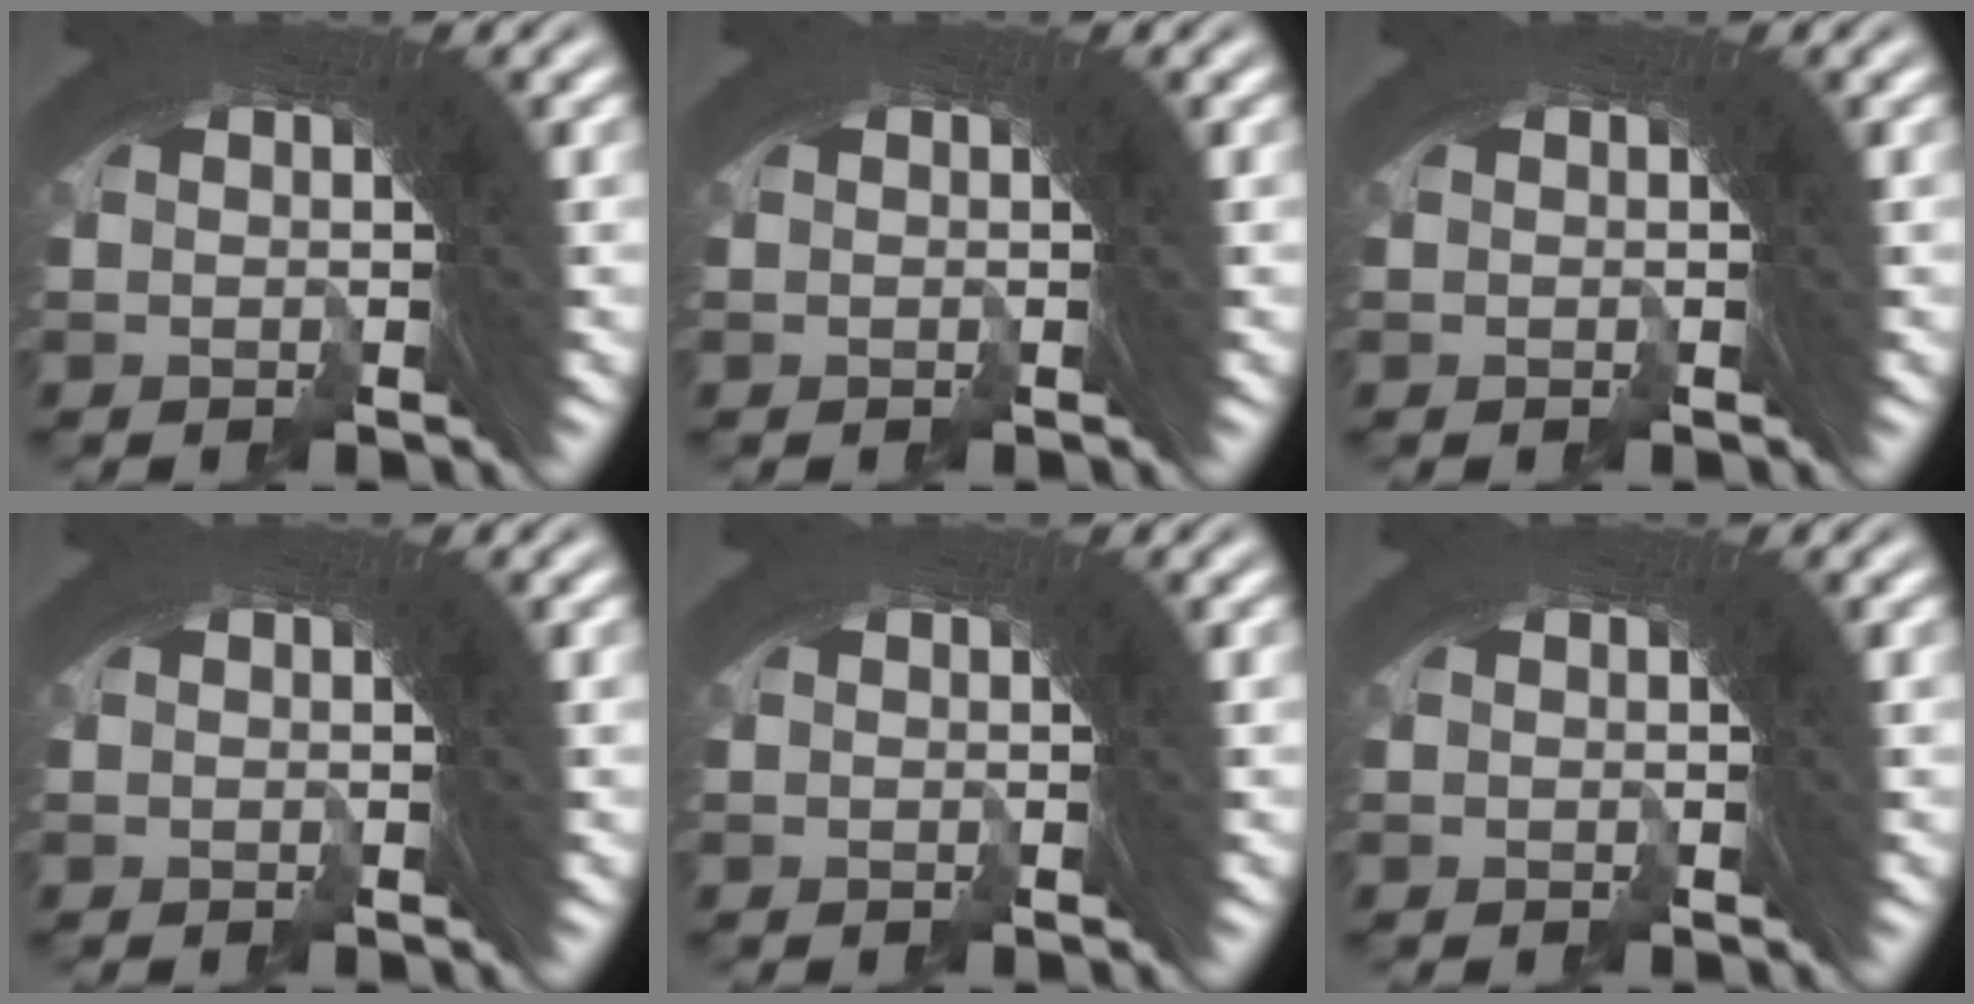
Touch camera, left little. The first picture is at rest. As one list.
[{"total": 0.0}, {"total": 0.0}, {"total": 0.0}, {"total": 0.0}, {"total": 0.0}]